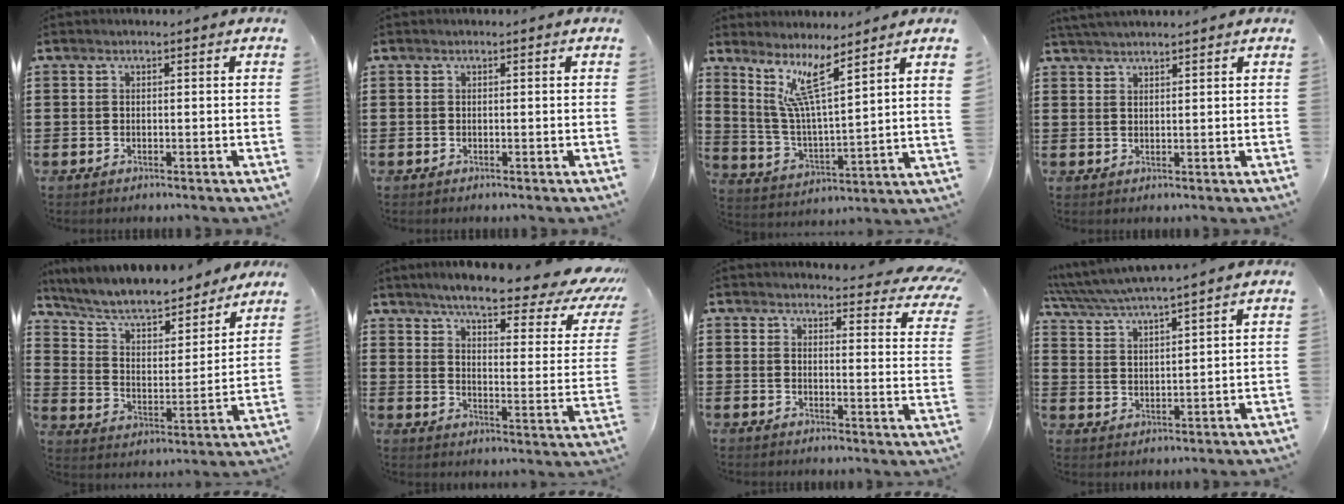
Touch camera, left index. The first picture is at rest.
{"total": 0.0}
{"total": 8.9, "force": [6.7, -0.1, 5.9], "torque": [-0.137, -0.034, 0.113]}
{"total": 2.1, "force": [2.1, -0.2, 0.3], "torque": [-0.011, 0.002, 0.040]}
{"total": 7.5, "force": [6.9, 1.2, 2.7], "torque": [-0.084, -0.048, 0.117]}
{"total": 8.3, "force": [6.4, 0.6, 5.2], "torque": [-0.109, -0.042, 0.102]}
{"total": 4.4, "force": [4.1, 0.2, 1.5], "torque": [-0.031, -0.023, 0.071]}
{"total": 4.2, "force": [4.0, -0.5, 1.3], "torque": [-0.043, -0.023, 0.067]}